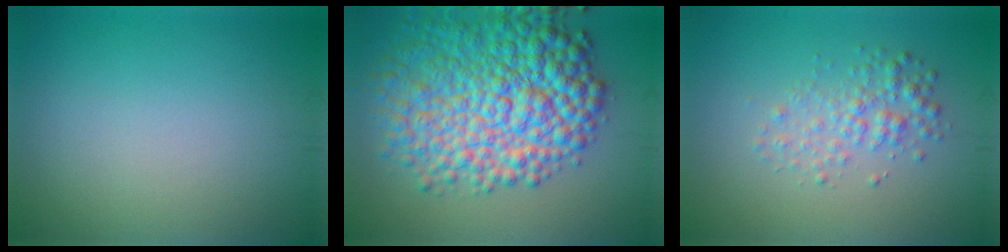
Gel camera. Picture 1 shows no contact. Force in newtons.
{"total": 10.9, "press": 10.9, "slide": 0.2}
{"total": 2.5, "press": 2.5, "slide": 0.0}